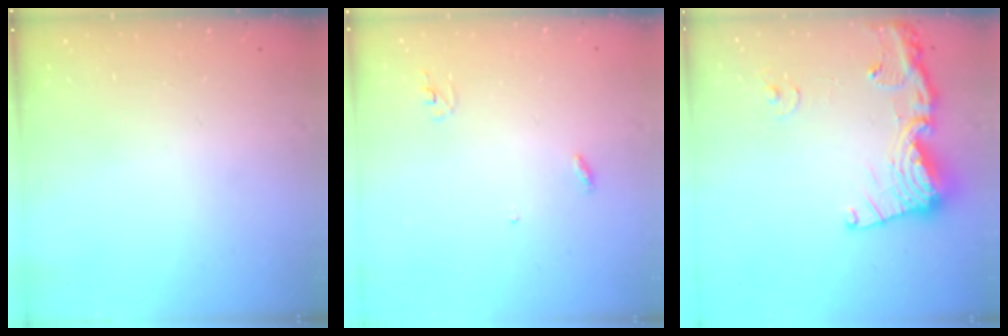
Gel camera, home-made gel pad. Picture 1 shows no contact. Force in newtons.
{"total": 2.9, "press": 2.9, "slide": 0.2}
{"total": 17.6, "press": 17.5, "slide": 2.0}